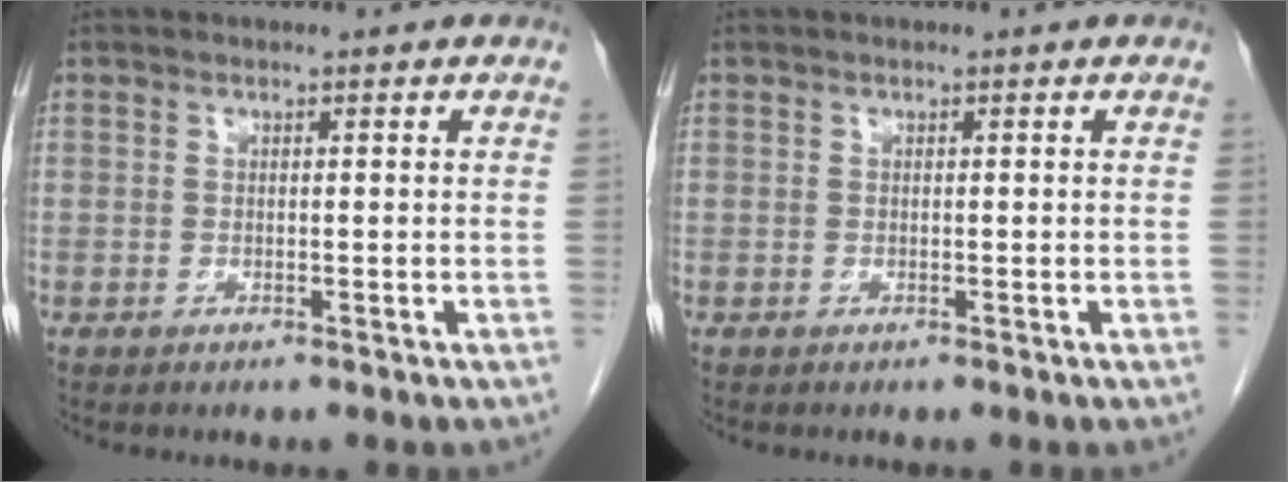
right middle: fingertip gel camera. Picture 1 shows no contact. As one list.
[{"total": 0.0}]